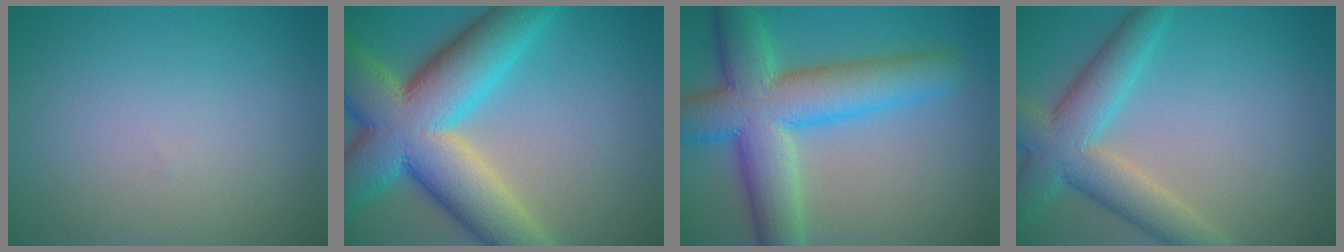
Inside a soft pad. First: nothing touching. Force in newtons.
{"total": 13.7, "press": 13.7, "slide": 1.0}
{"total": 9.9, "press": 9.9, "slide": 0.6}
{"total": 6.2, "press": 6.2, "slide": 0.2}